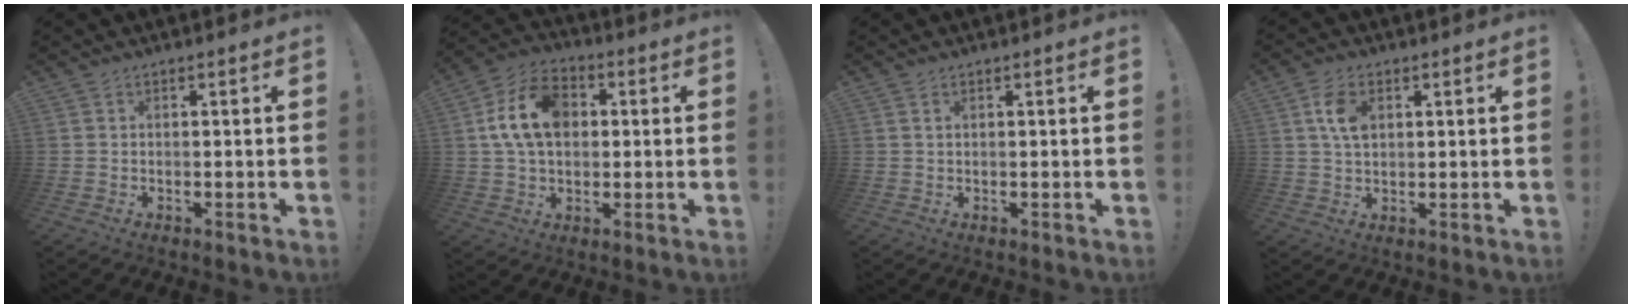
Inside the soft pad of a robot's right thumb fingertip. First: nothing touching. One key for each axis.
{"total": 14.7, "fx": 2.7, "fy": 10.5, "fz": 10.0, "tx": -0.176, "ty": 0.010, "tz": 0.055}
{"total": 0.9, "fx": 0.5, "fy": 0.3, "fz": 0.6, "tx": -0.010, "ty": -0.001, "tz": 0.009}
{"total": 7.2, "fx": 2.2, "fy": 4.5, "fz": 5.2, "tx": -0.099, "ty": 0.003, "tz": 0.040}